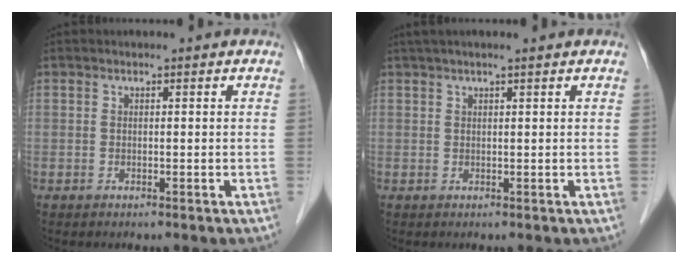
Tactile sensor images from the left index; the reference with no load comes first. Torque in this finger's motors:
{"motor_torque": [0.43, -0.38, 0.07, 0.02]}